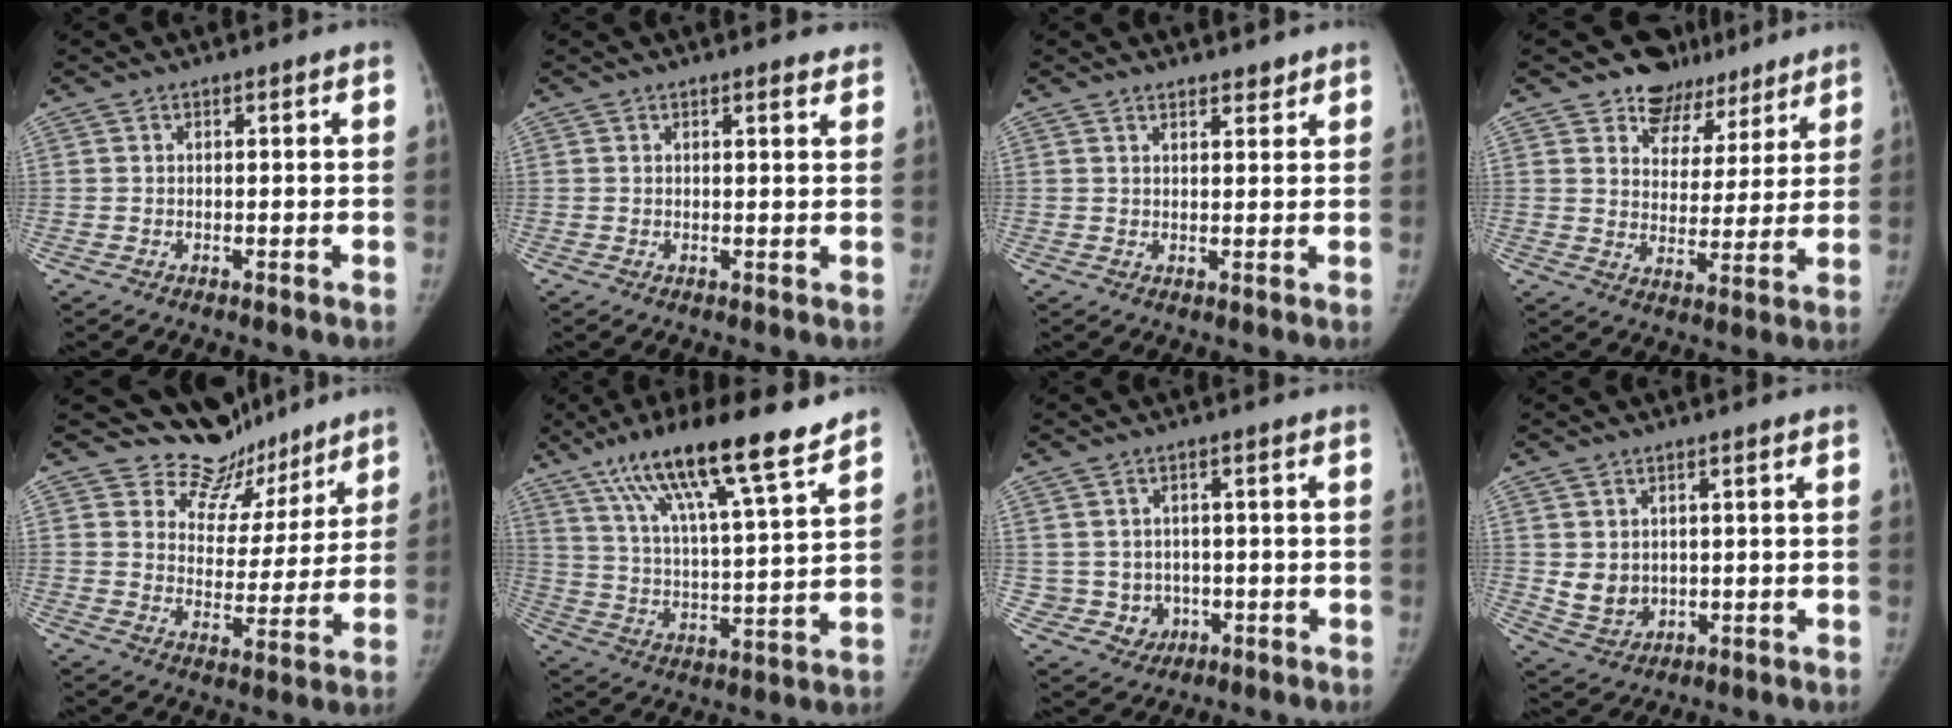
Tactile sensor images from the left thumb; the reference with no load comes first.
{"total": 1.9, "force": [1.6, 0.5, 1.0], "torque": [-0.005, -0.006, 0.019]}
{"total": 2.5, "force": [2.2, 1.0, 0.8], "torque": [0.003, -0.013, 0.030]}
{"total": 10.9, "force": [8.5, 6.8, 1.1], "torque": [0.029, -0.053, 0.120]}
{"total": 12.2, "force": [10.8, 5.6, 0.5], "torque": [0.036, -0.088, 0.155]}
{"total": 19.9, "force": [14.0, 2.6, 13.8], "torque": [-0.219, -0.051, 0.239]}
{"total": 5.4, "force": [-0.4, 5.2, 1.1], "torque": [0.008, 0.007, 0.006]}
{"total": 5.2, "force": [0.8, 4.5, 2.6], "torque": [-0.030, -0.014, 0.031]}